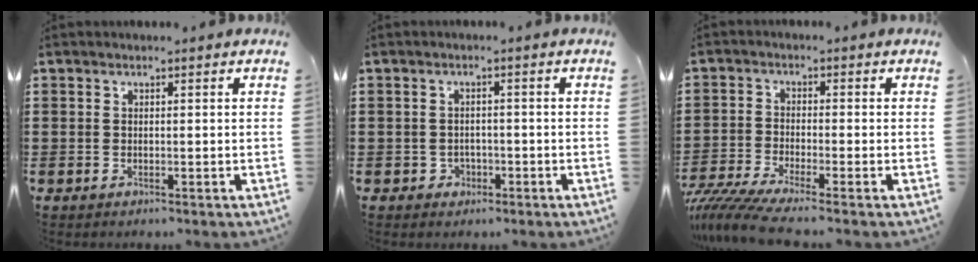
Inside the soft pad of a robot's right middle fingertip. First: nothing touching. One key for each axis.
{"total": 1.4, "fx": -0.7, "fy": 1.1, "fz": 0.3, "tx": -0.012, "ty": 0.002, "tz": -0.018}
{"total": 4.4, "fx": -3.9, "fy": -0.5, "fz": 2.0, "tx": -0.064, "ty": -0.026, "tz": -0.083}